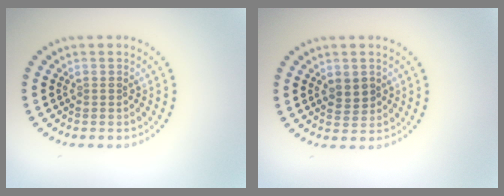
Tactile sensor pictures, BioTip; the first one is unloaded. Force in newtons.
{"total": 1.3, "press": 1.2, "slide": 0.6}